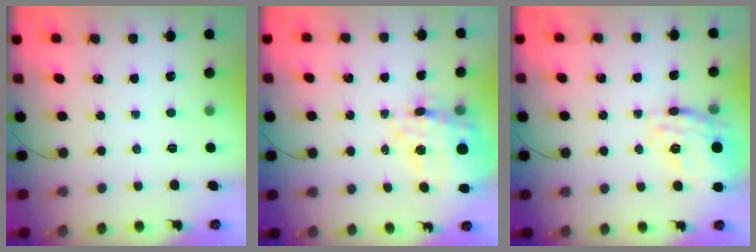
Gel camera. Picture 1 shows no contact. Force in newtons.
{"total": 18.7, "press": 18.3, "slide": 4.2}
{"total": 20.3, "press": 20.2, "slide": 1.8}